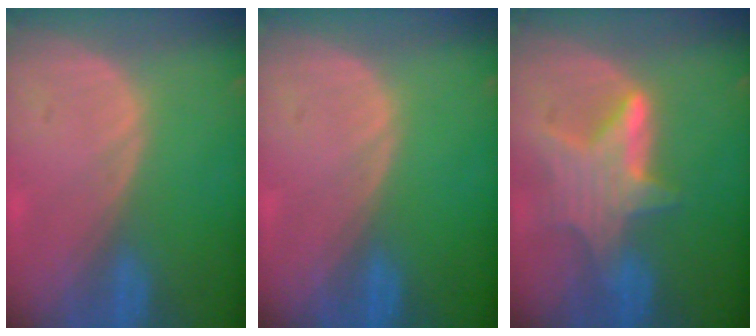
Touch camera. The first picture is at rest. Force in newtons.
{"total": 0.0}
{"total": 6.9, "press": 6.7, "slide": 1.7}